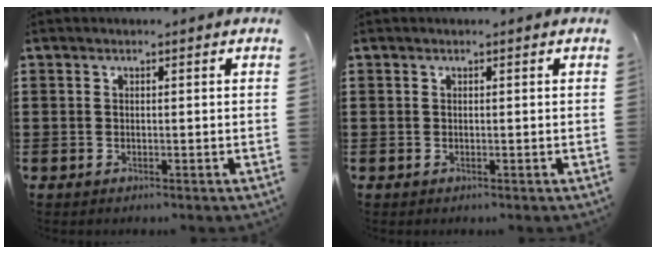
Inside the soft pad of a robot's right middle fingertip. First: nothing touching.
{"total": 0.0}